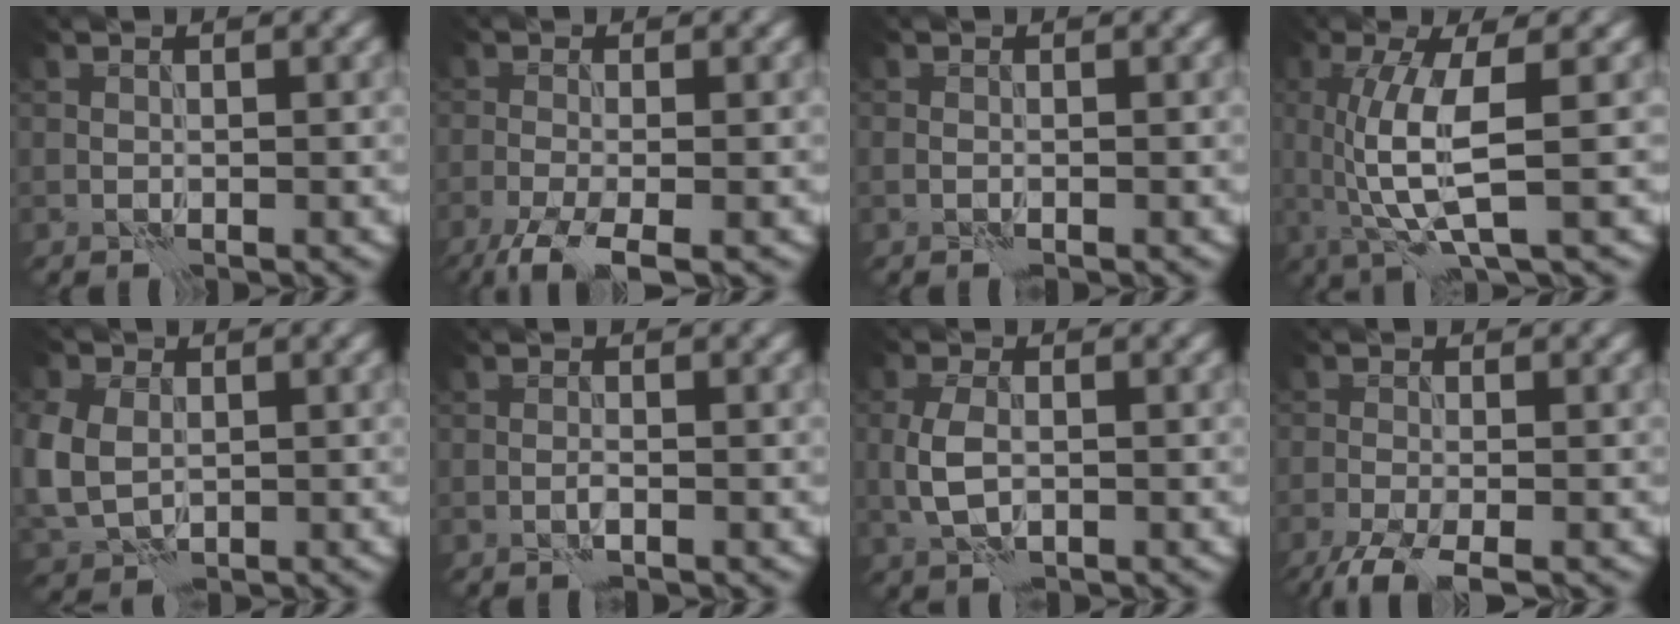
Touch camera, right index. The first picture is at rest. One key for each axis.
{"total": 4.5, "fx": -2.9, "fy": 0.9, "fz": 3.3, "tx": -0.060, "ty": -0.007, "tz": -0.065}
{"total": 0.5, "fx": -0.3, "fy": 0.3, "fz": 0.4, "tx": -0.008, "ty": 0.002, "tz": -0.006}
{"total": 6.1, "fx": 0.2, "fy": 1.6, "fz": 5.9, "tx": -0.124, "ty": -0.002, "tz": 0.007}
{"total": 7.2, "fx": 0.0, "fy": 5.7, "fz": 4.4, "tx": -0.122, "ty": 0.000, "tz": -0.001}
{"total": 0.7, "fx": -0.4, "fy": -0.1, "fz": 0.5, "tx": -0.012, "ty": 0.003, "tz": -0.010}
{"total": 3.0, "fx": -0.2, "fy": 1.7, "fz": 2.4, "tx": -0.062, "ty": -0.003, "tz": -0.005}
{"total": 4.1, "fx": -3.0, "fy": 0.7, "fz": 2.6, "tx": -0.047, "ty": -0.006, "tz": -0.066}